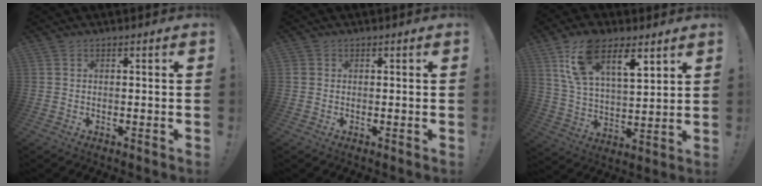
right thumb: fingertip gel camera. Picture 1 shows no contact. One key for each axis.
{"total": 1.3, "fx": 0.4, "fy": 1.2, "fz": 0.4, "tx": -0.008, "ty": 0.003, "tz": 0.007}
{"total": 15.5, "fx": 9.3, "fy": 7.2, "fz": 10.0, "tx": -0.168, "ty": -0.041, "tz": 0.167}